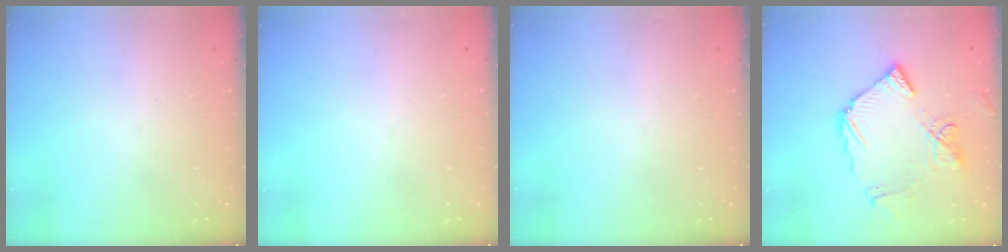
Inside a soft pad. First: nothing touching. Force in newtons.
{"total": 0.0}
{"total": 0.0}
{"total": 13.4, "press": 13.3, "slide": 1.4}